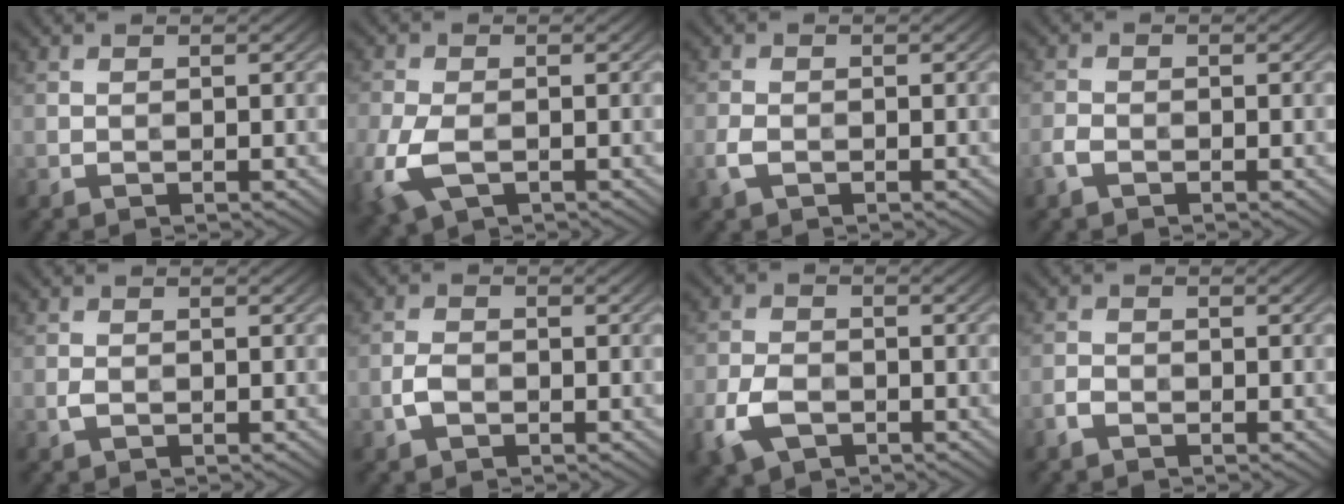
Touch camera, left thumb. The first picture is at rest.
{"total": 7.0, "force": [-2.5, 4.0, 5.1], "torque": [-0.139, -0.016, -0.053]}
{"total": 2.3, "force": [-1.0, 1.4, 1.5], "torque": [-0.040, -0.004, -0.023]}
{"total": 1.9, "force": [-1.2, 1.2, 1.1], "torque": [-0.026, -0.001, -0.028]}
{"total": 0.9, "force": [-0.3, 0.6, 0.6], "torque": [-0.015, 0.000, -0.007]}
{"total": 2.3, "force": [-0.9, 1.5, 1.5], "torque": [-0.036, 0.002, -0.023]}
{"total": 5.9, "force": [-2.8, 3.6, 3.6], "torque": [-0.088, -0.009, -0.062]}
{"total": 1.7, "force": [-1.1, 1.0, 0.8], "torque": [-0.015, 0.000, -0.027]}